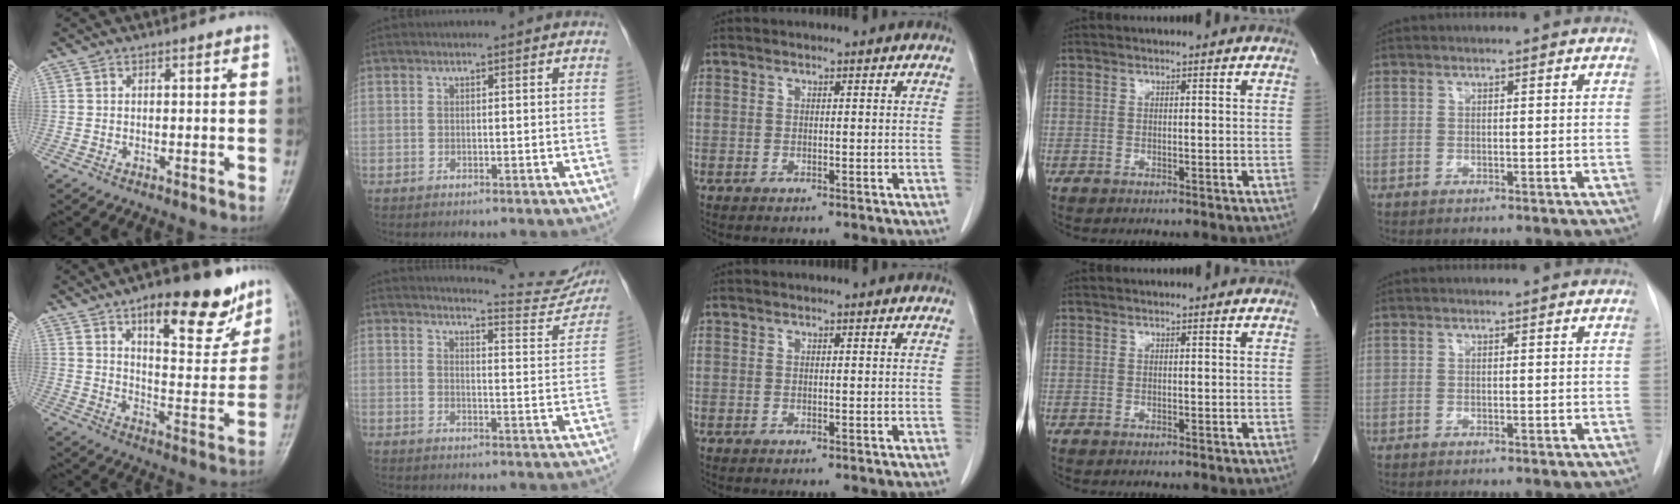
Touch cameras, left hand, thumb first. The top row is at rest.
{"thumb": {"total": 17.4, "force": [11.0, 6.5, 11.9], "torque": [-0.120, -0.061, 0.165]}, "index": {"total": 12.2, "force": [12.1, 0.8, 1.0], "torque": [-0.004, -0.056, 0.129]}}